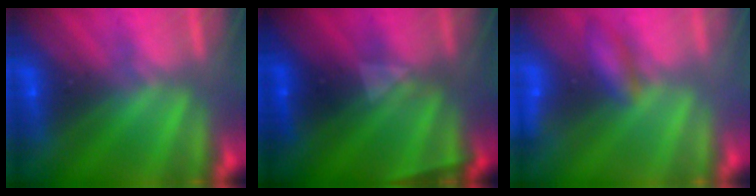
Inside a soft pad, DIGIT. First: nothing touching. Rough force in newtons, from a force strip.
{"total": 2.3}
{"total": 2.1}